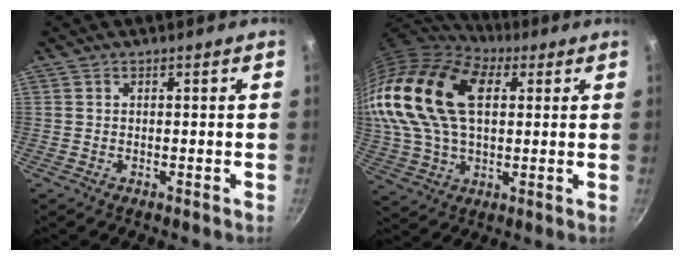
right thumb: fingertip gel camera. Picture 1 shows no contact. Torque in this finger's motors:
{"motor_torque": [-0.43, 3.14, 1.76, -1.01, 0.74]}